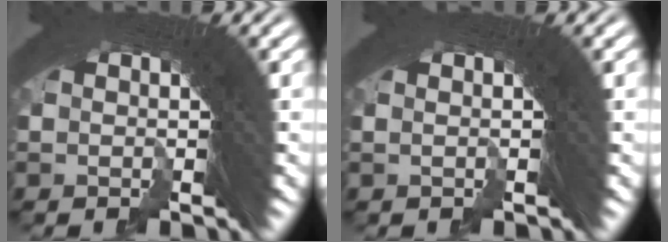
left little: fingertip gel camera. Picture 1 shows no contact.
{"total": 1.3, "force": [0.6, -0.6, 1.0], "torque": [-0.002, 0.015, 0.003]}